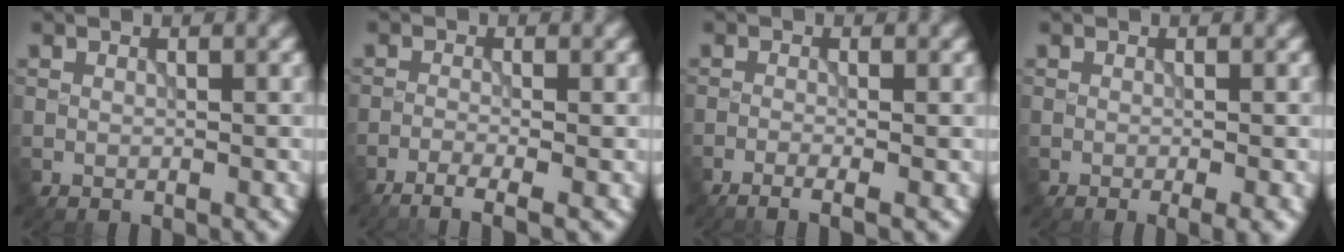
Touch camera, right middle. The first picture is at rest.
{"total": 3.0, "force": [-2.0, 0.6, 2.2], "torque": [-0.035, -0.001, -0.048]}
{"total": 2.3, "force": [-1.2, 0.6, 1.9], "torque": [-0.023, -0.003, -0.031]}
{"total": 2.3, "force": [-0.8, 0.6, 2.1], "torque": [-0.021, -0.005, -0.011]}